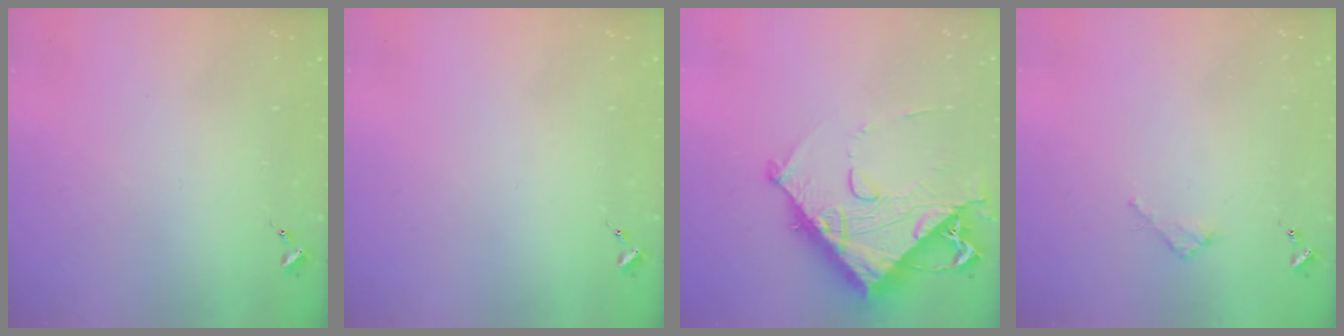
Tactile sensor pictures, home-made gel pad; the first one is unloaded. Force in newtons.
{"total": 0.0}
{"total": 14.7, "press": 14.6, "slide": 1.5}
{"total": 2.4, "press": 2.3, "slide": 0.3}